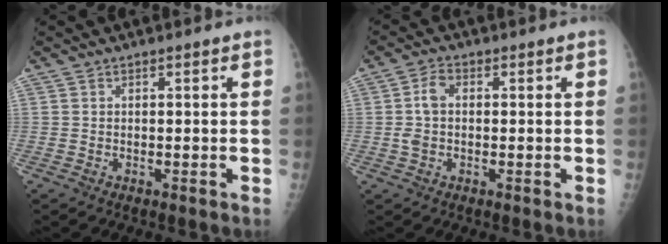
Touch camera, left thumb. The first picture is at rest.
{"total": 4.1, "force": [0.0, 2.7, 3.1], "torque": [-0.069, 0.013, -0.002]}